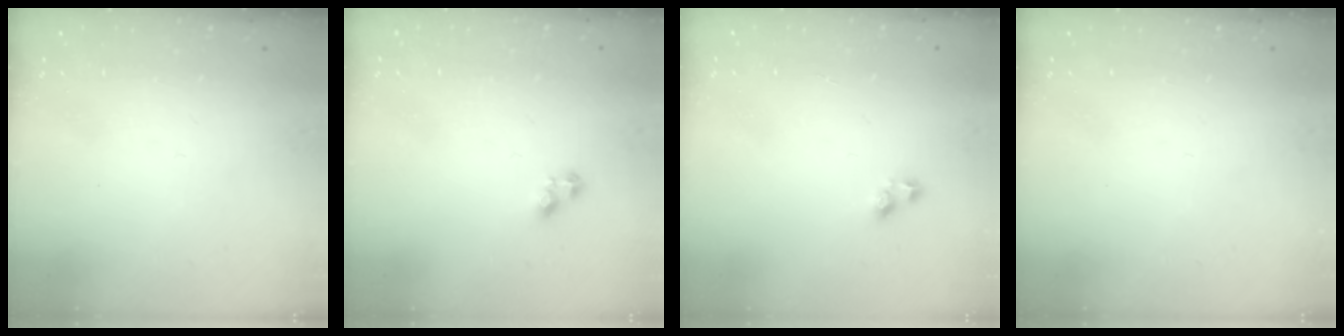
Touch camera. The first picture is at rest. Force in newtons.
{"total": 3.2, "press": 3.1, "slide": 0.4}
{"total": 2.2, "press": 1.9, "slide": 1.1}
{"total": 0.0}